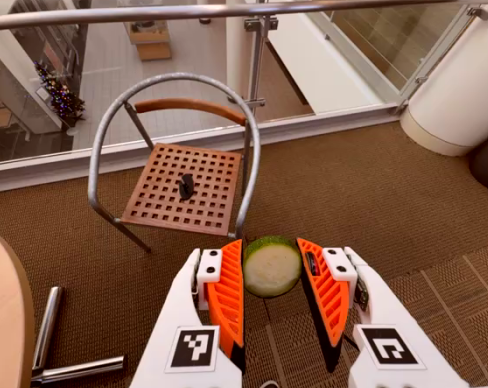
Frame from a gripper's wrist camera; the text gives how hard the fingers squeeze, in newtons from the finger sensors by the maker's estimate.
{"total": 9.4, "left": 9.7, "right": 9.2}